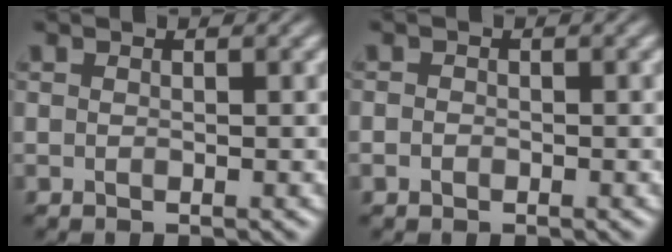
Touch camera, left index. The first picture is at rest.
{"total": 0.9, "force": [-0.7, -0.2, -0.6], "torque": [0.001, -0.001, 0.001]}